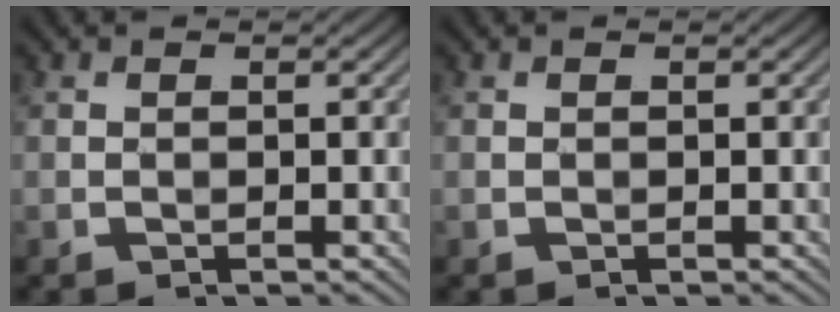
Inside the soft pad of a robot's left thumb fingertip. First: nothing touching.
{"total": 0.0}